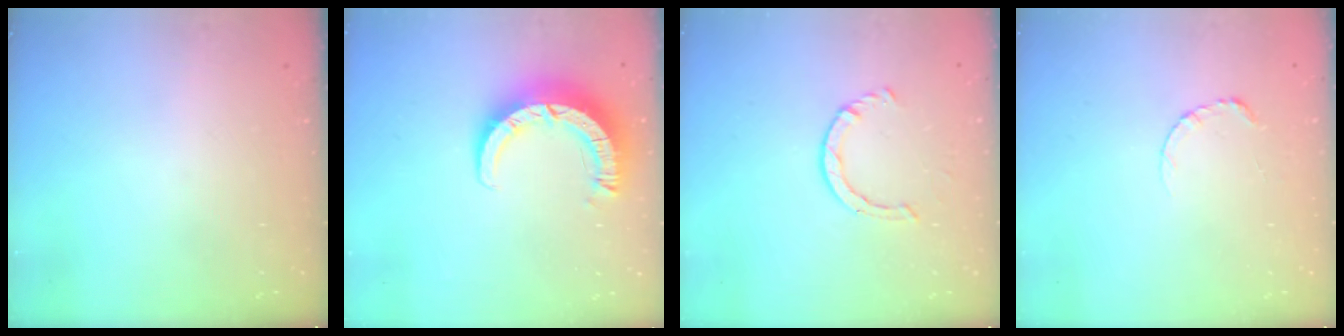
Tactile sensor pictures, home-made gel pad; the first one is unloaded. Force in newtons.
{"total": 9.2, "press": 9.2, "slide": 1.2}
{"total": 2.9, "press": 2.9, "slide": 0.4}
{"total": 3.4, "press": 3.4, "slide": 0.4}